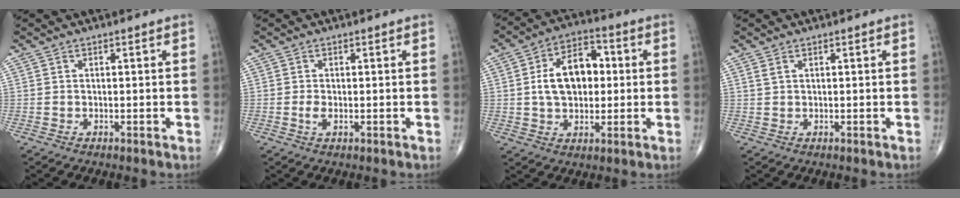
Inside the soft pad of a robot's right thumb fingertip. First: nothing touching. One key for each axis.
{"total": 1.6, "fx": -0.3, "fy": 0.7, "fz": 1.4, "tx": -0.031, "ty": -0.003, "tz": -0.007}
{"total": 12.6, "fx": 1.1, "fy": 8.0, "fz": 9.6, "tx": -0.138, "ty": 0.018, "tz": 0.014}
{"total": 0.9, "fx": 0.6, "fy": 0.4, "fz": 0.6, "tx": -0.013, "ty": 0.008, "tz": 0.014}